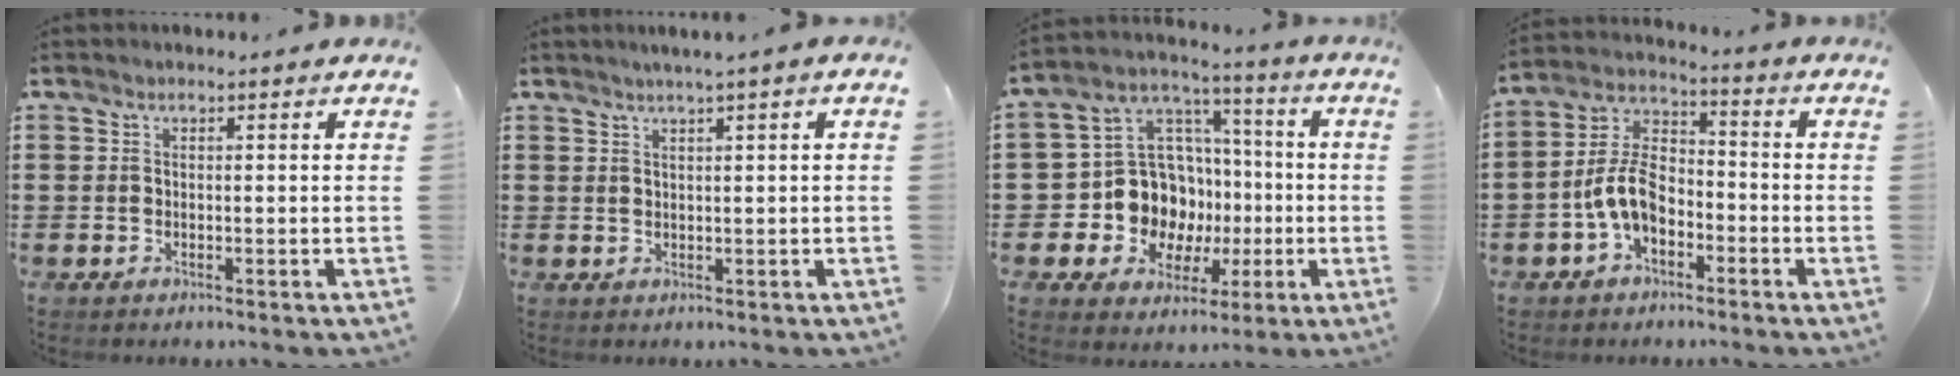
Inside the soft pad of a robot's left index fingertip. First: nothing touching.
{"total": 1.3, "force": [0.7, -0.3, 1.0], "torque": [-0.018, -0.002, 0.013]}
{"total": 12.5, "force": [-2.1, 11.5, 4.5], "torque": [-0.132, 0.001, -0.027]}
{"total": 7.9, "force": [-3.5, 4.5, 5.5], "torque": [-0.138, 0.006, -0.074]}